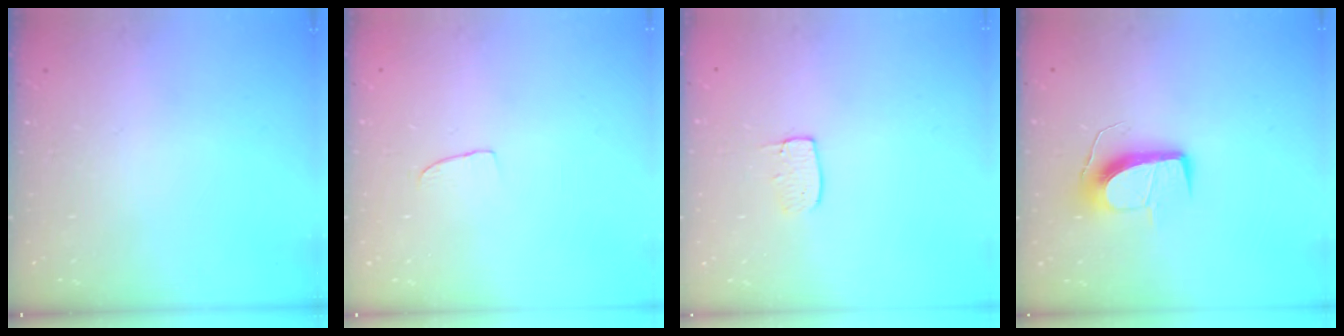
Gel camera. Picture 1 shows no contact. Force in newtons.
{"total": 2.5, "press": 2.5, "slide": 0.1}
{"total": 6.0, "press": 6.0, "slide": 0.3}
{"total": 11.3, "press": 11.3, "slide": 0.7}